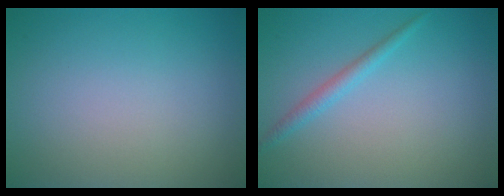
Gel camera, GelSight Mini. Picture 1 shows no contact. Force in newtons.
{"total": 1.5, "press": 1.5, "slide": 0.1}